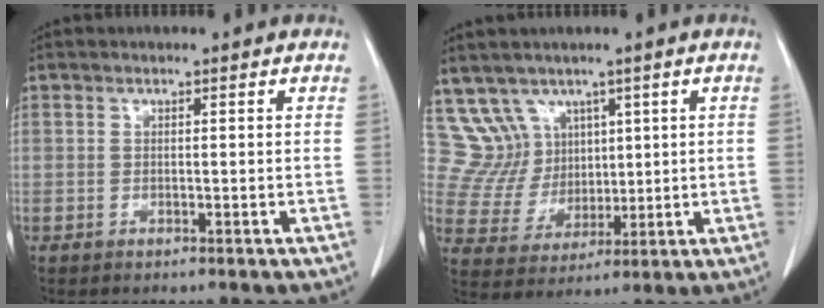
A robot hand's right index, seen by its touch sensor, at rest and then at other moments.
{"total": 8.6, "force": [5.6, 6.5, 0.2], "torque": [-0.008, 0.035, 0.124]}